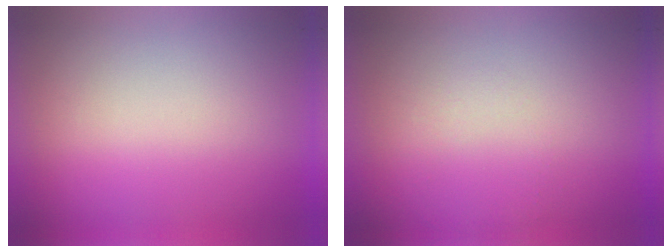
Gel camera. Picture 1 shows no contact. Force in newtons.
{"total": 1.0}